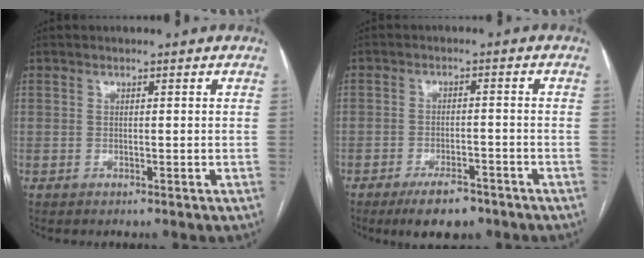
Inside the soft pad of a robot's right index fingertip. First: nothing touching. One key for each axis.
{"total": 6.5, "fx": -4.7, "fy": 2.4, "fz": 3.8, "tx": -0.064, "ty": -0.002, "tz": -0.072}